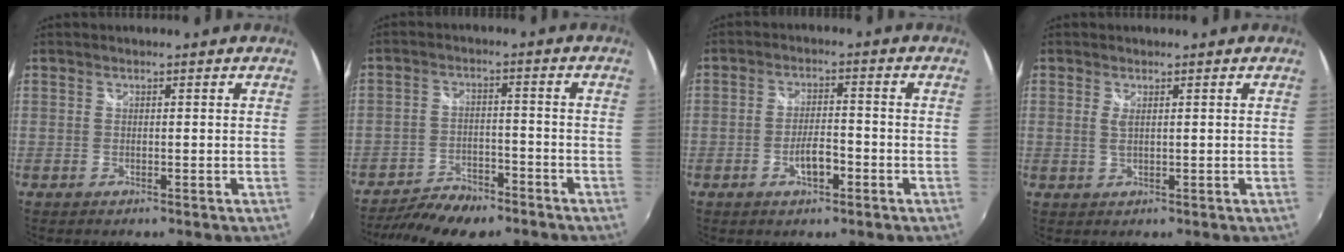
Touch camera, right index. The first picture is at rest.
{"total": 11.5, "force": [-9.4, 4.1, 5.1], "torque": [-0.127, -0.014, -0.151]}
{"total": 5.0, "force": [-2.4, 1.8, 4.0], "torque": [-0.080, 0.002, -0.040]}
{"total": 1.4, "force": [0.3, 0.4, 1.3], "torque": [-0.025, -0.001, 0.005]}